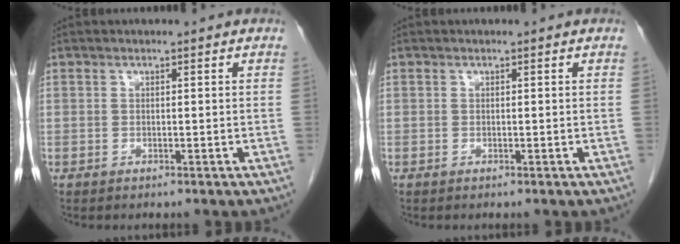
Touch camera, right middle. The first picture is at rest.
{"total": 0.0}